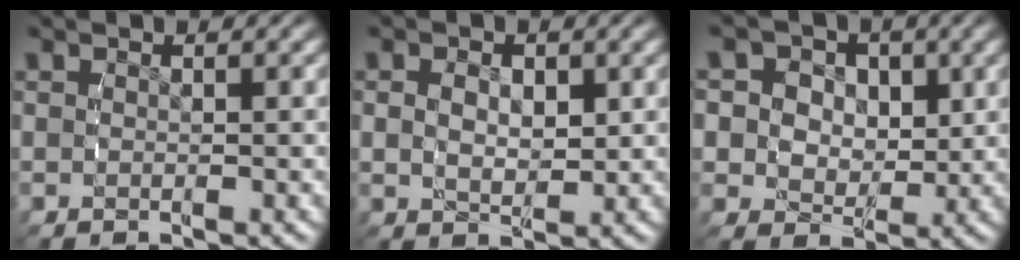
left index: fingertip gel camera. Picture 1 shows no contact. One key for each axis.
{"total": 2.8, "fx": 0.5, "fy": 1.7, "fz": 2.1, "tx": -0.036, "ty": -0.014, "tz": 0.020}
{"total": 8.5, "fx": 0.2, "fy": 7.6, "fz": 3.8, "tx": -0.091, "ty": -0.028, "tz": 0.002}